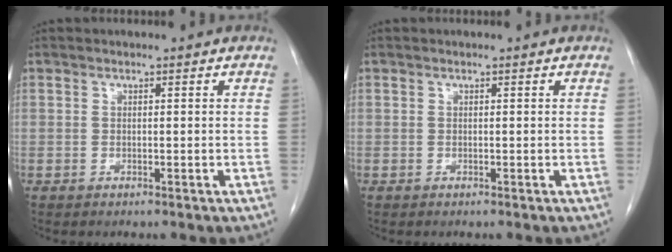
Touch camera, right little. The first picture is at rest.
{"total": 0.0}